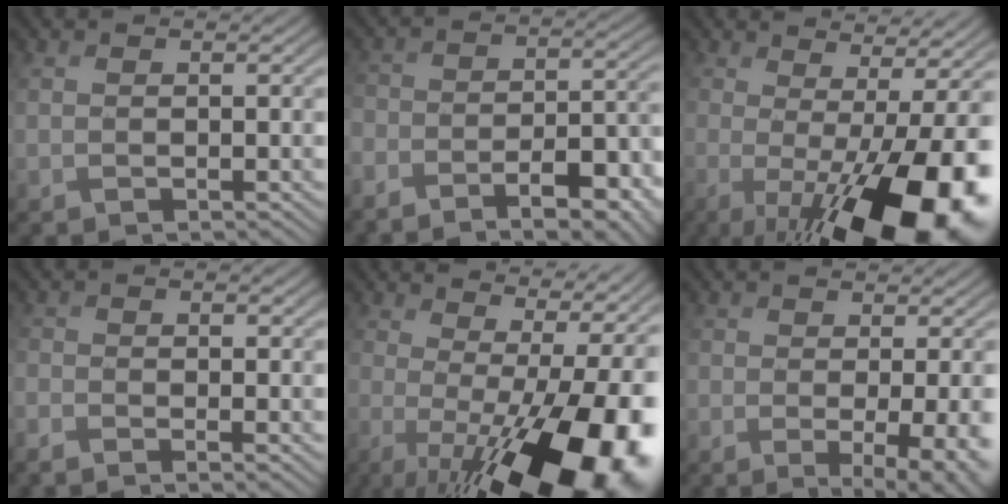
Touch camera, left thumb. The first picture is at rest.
{"total": 11.3, "force": [-7.9, 4.4, 6.7], "torque": [-0.107, -0.011, -0.123]}
{"total": 18.2, "force": [-3.8, 6.1, 16.7], "torque": [-0.212, -0.021, -0.045]}
{"total": 3.5, "force": [-2.3, 1.1, 2.5], "torque": [-0.052, -0.011, -0.041]}
{"total": 19.5, "force": [-3.8, 8.0, 17.4], "torque": [-0.217, -0.026, -0.048]}
{"total": 8.9, "force": [-2.6, 3.5, 7.7], "torque": [-0.108, -0.020, -0.015]}